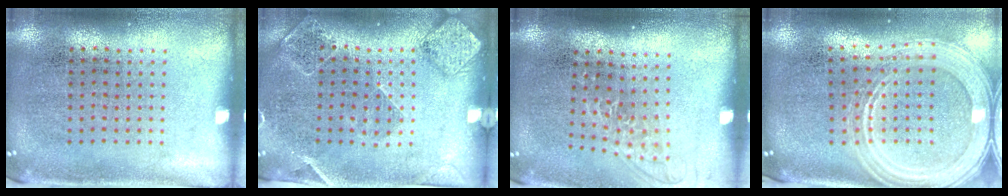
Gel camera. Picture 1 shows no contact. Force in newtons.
{"total": 1.6, "press": 1.6, "slide": 0.3}
{"total": 1.3, "press": 1.0, "slide": 0.7}
{"total": 2.8, "press": 2.3, "slide": 1.5}